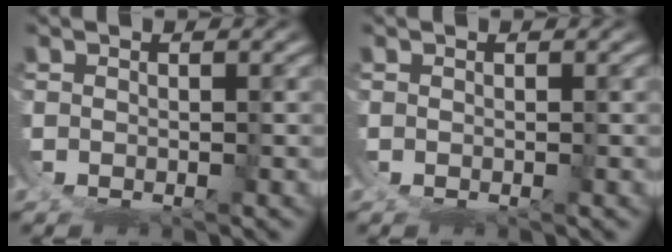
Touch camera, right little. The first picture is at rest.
{"total": 0.0}